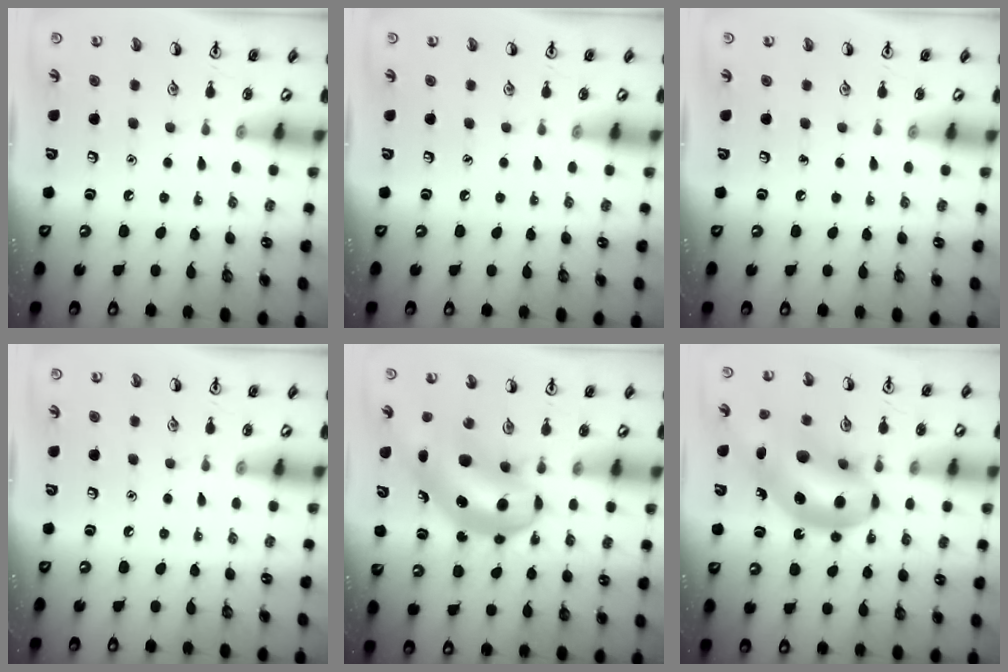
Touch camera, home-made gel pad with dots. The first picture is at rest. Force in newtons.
{"total": 0.0}
{"total": 0.0}
{"total": 0.0}
{"total": 9.9, "press": 9.4, "slide": 3.1}
{"total": 15.7, "press": 15.1, "slide": 4.5}